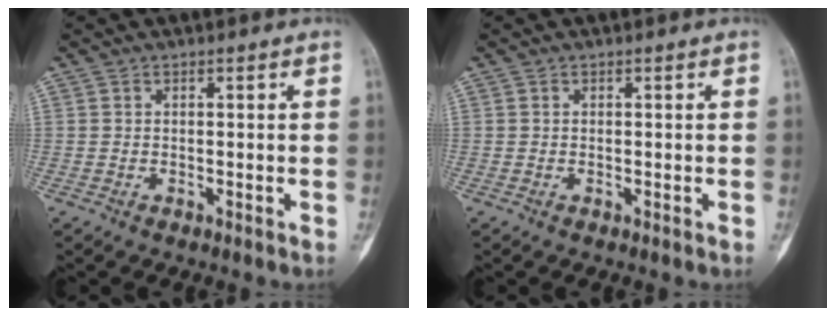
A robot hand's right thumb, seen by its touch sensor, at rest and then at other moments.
{"total": 0.0}